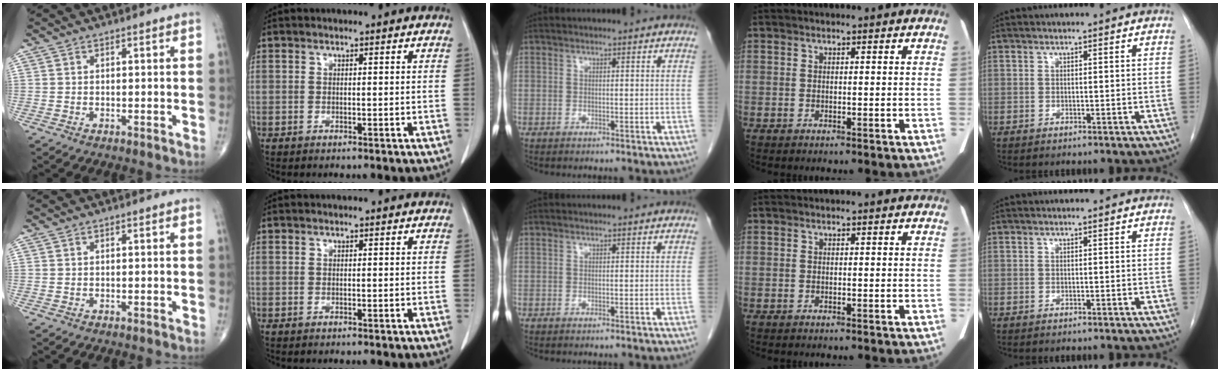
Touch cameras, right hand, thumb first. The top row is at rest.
{}